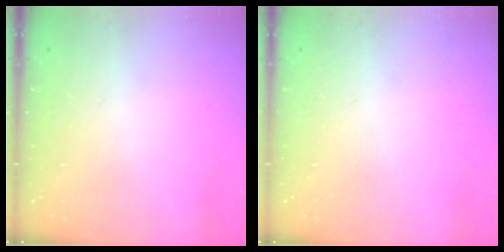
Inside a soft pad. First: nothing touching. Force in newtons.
{"total": 0.0}